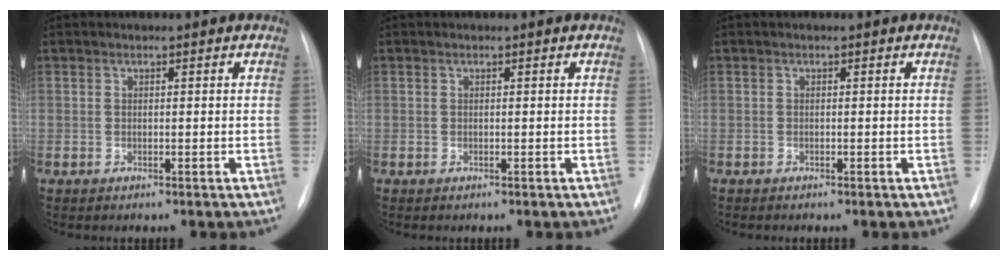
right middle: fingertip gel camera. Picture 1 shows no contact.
{"total": 0.0}
{"total": 0.0}